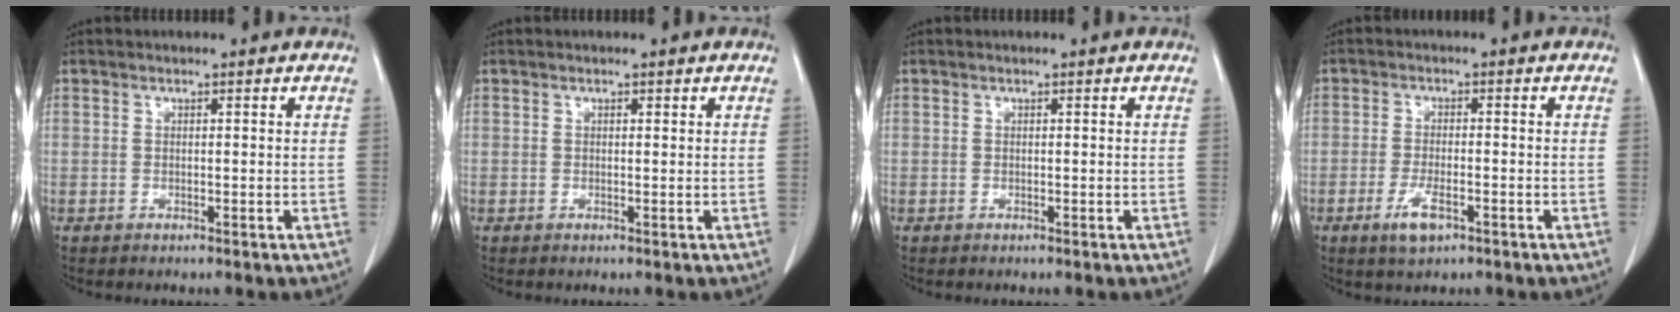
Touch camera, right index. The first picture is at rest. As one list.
[{"total": 0.0}, {"total": 0.0}, {"total": 4.2, "force": [-2.1, 1.2, 3.4], "torque": [-0.074, -0.006, -0.033]}]